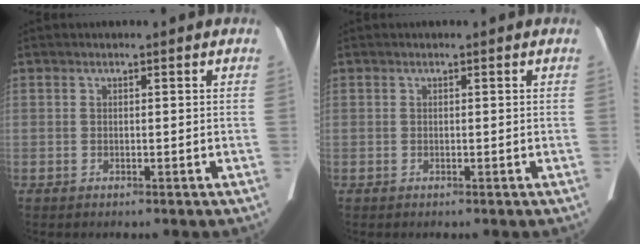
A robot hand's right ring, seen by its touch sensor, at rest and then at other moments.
{"total": 0.0}